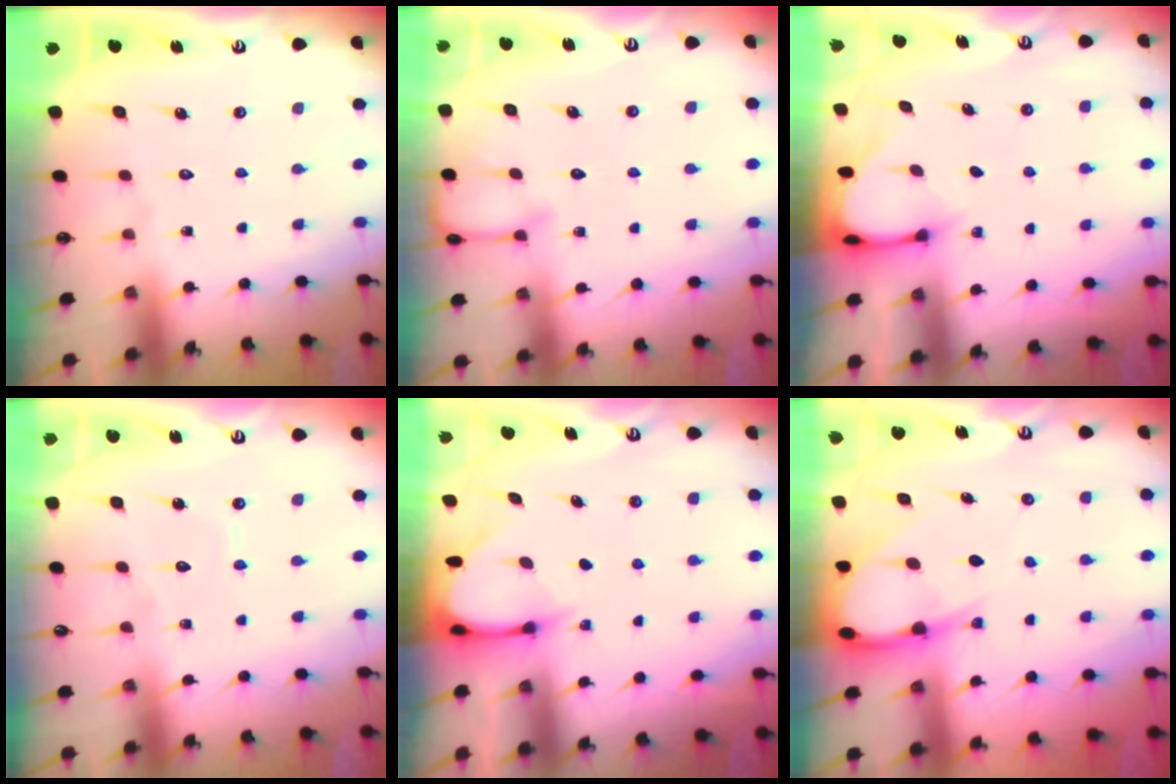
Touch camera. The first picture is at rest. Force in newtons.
{"total": 4.8, "press": 4.8, "slide": 0.5}
{"total": 3.2, "press": 3.2, "slide": 0.2}
{"total": 4.3, "press": 4.3, "slide": 0.2}
{"total": 3.4, "press": 3.4, "slide": 0.3}
{"total": 8.3, "press": 8.2, "slide": 0.9}